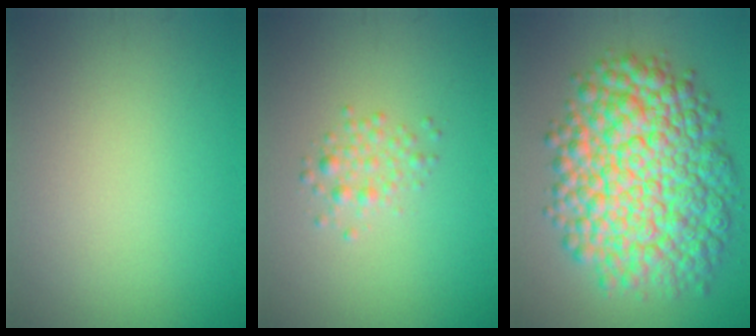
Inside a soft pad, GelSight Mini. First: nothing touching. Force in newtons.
{"total": 1.7, "press": 1.7, "slide": 0.1}
{"total": 12.6, "press": 12.6, "slide": 0.3}